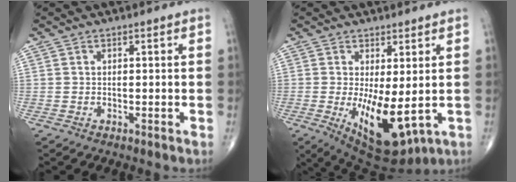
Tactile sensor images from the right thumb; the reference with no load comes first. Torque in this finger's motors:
{"motor_torque": [2.12, 2.00, 1.47, 0.09, 0.39]}